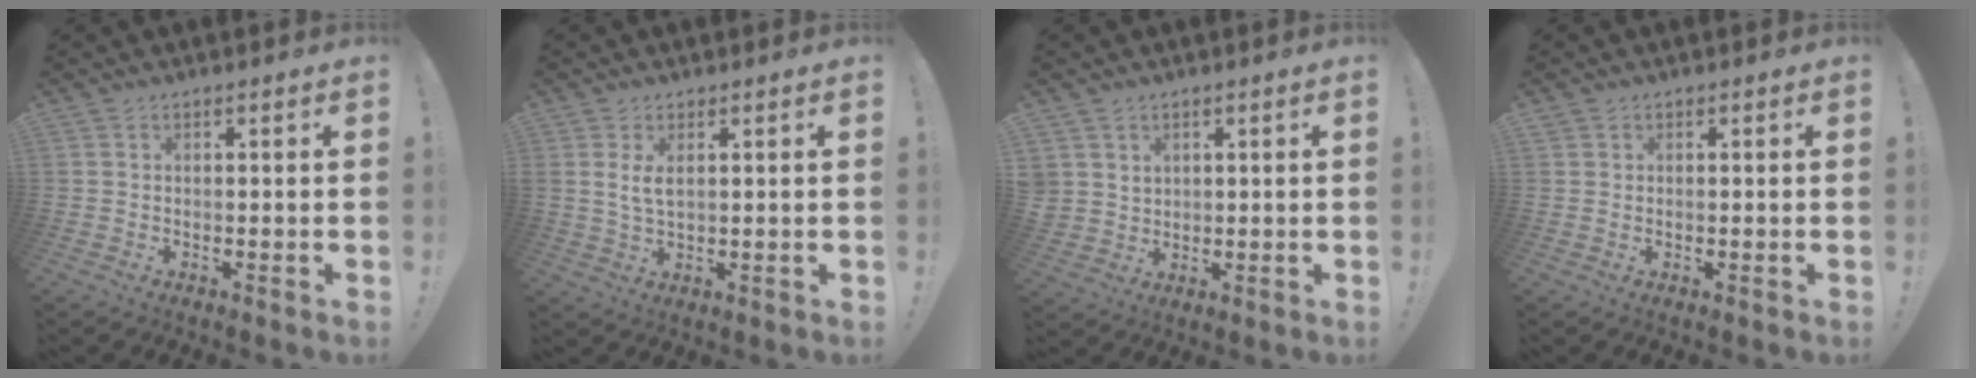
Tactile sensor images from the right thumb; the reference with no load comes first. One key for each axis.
{"total": 4.2, "fx": 1.6, "fy": 1.8, "fz": 3.4, "tx": -0.061, "ty": -0.002, "tz": 0.028}
{"total": 4.1, "fx": 2.6, "fy": 3.2, "fz": 0.4, "tx": -0.011, "ty": -0.014, "tz": 0.053}
{"total": 1.0, "fx": 0.6, "fy": 0.7, "fz": 0.1, "tx": 0.002, "ty": -0.001, "tz": 0.011}